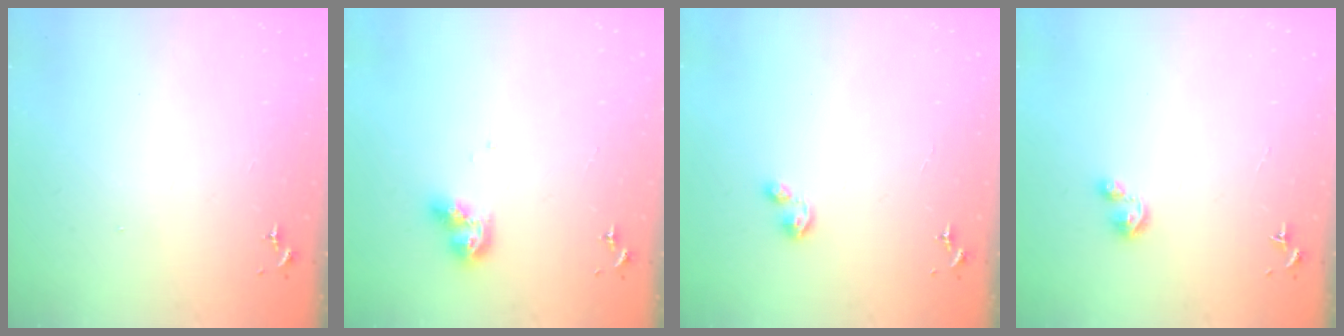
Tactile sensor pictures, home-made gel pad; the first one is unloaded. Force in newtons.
{"total": 8.5, "press": 8.5, "slide": 0.9}
{"total": 1.9, "press": 1.9, "slide": 0.3}
{"total": 3.0, "press": 2.9, "slide": 0.3}